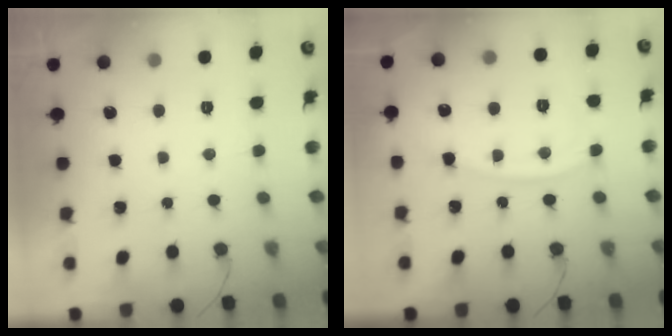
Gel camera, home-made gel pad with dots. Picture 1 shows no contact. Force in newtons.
{"total": 10.5, "press": 10.4, "slide": 1.3}